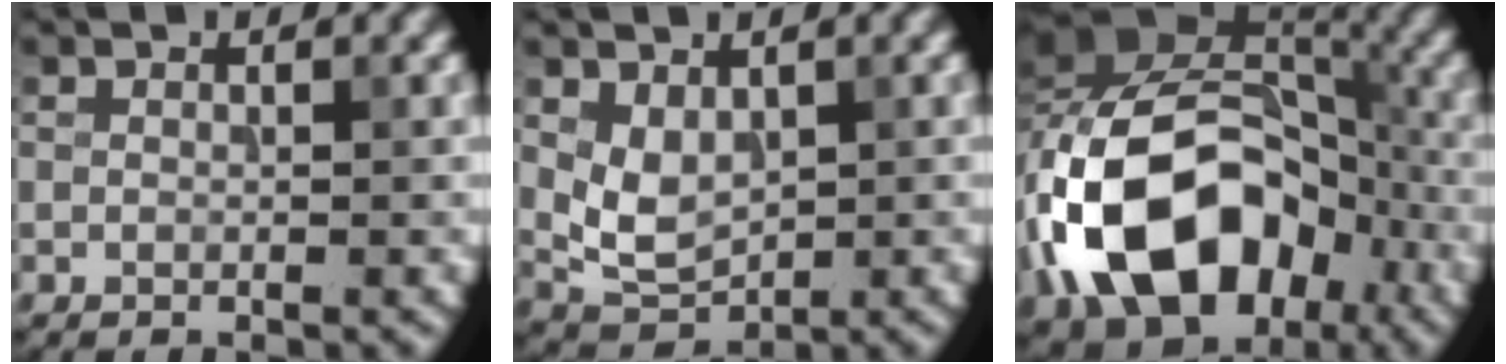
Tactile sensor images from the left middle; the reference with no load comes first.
{"total": 2.6, "force": [0.8, 1.9, 1.7], "torque": [-0.040, 0.001, 0.030]}
{"total": 14.9, "force": [-5.5, 10.0, 9.7], "torque": [-0.172, 0.006, -0.099]}